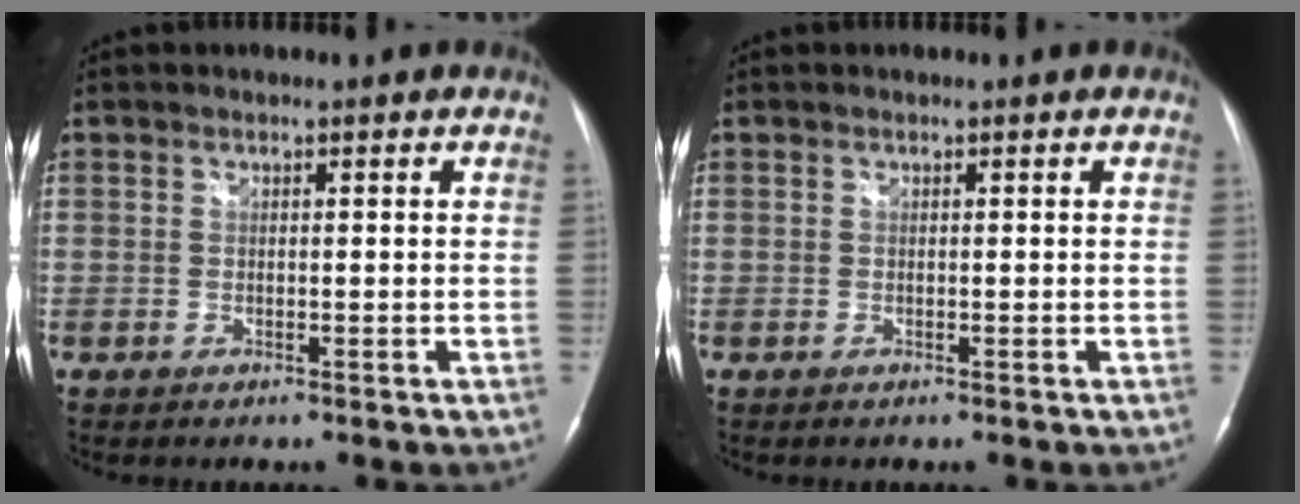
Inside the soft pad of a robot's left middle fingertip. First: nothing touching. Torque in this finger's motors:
{"motor_torque": [0.00, 0.00, 0.00, 0.00]}